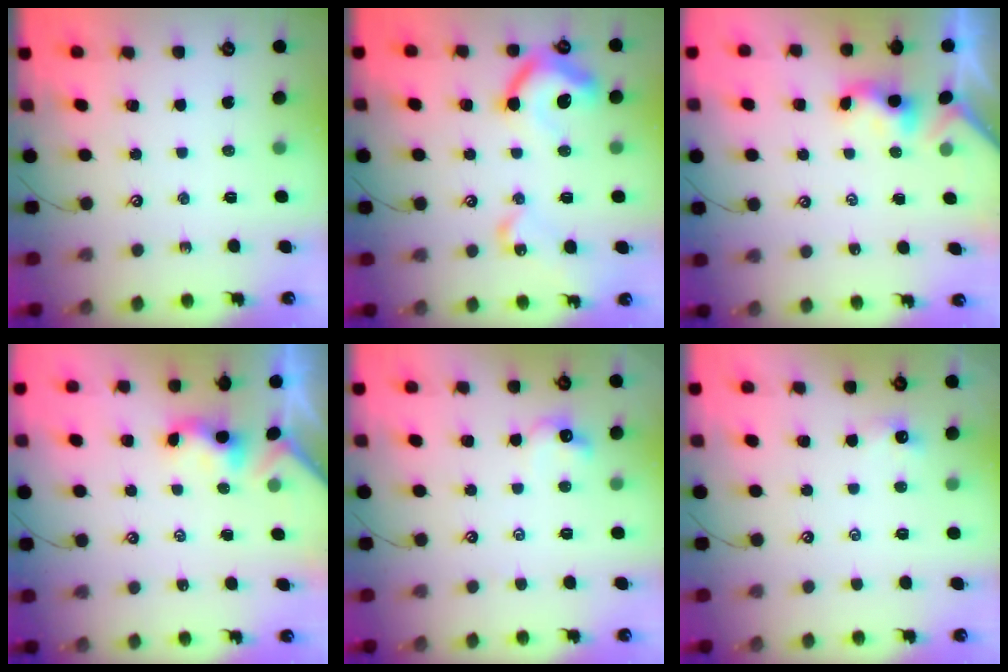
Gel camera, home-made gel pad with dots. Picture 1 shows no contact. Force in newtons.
{"total": 16.3, "press": 16.3, "slide": 1.3}
{"total": 0.9, "press": 0.9, "slide": 0.3}
{"total": 1.1, "press": 1.0, "slide": 0.4}
{"total": 2.1, "press": 2.0, "slide": 0.7}
{"total": 0.6, "press": 0.3, "slide": 0.5}